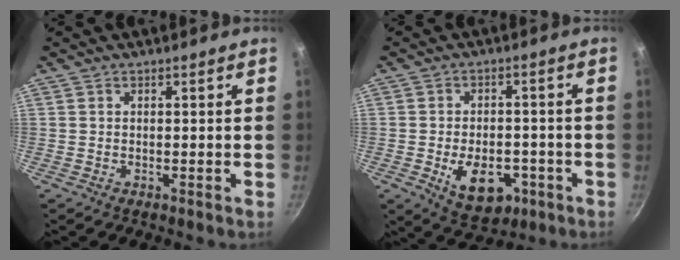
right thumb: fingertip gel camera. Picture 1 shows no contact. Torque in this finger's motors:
{"motor_torque": [-0.22, 0.54, 0.37, 0.42, 0.12]}